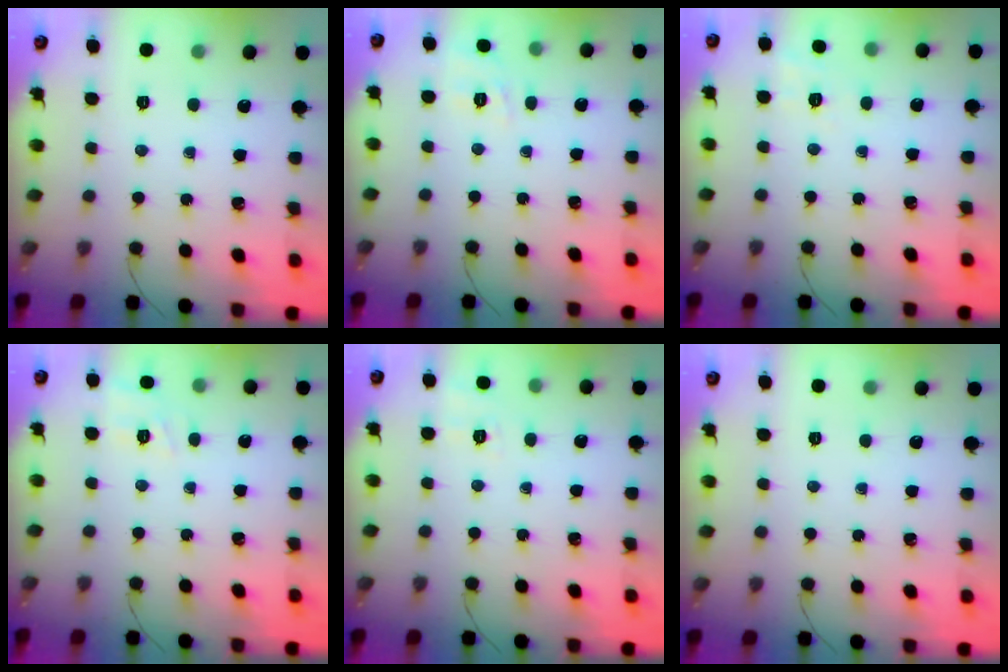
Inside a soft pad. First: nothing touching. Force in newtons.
{"total": 1.9, "press": 0.5, "slide": 1.8}
{"total": 1.8, "press": 0.4, "slide": 1.8}
{"total": 8.7, "press": 8.6, "slide": 1.4}
{"total": 2.6, "press": 1.6, "slide": 2.1}
{"total": 0.0}